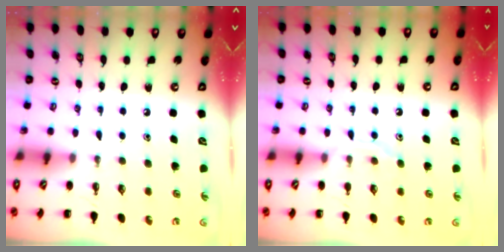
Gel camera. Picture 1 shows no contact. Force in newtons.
{"total": 7.0, "press": 7.0, "slide": 0.8}